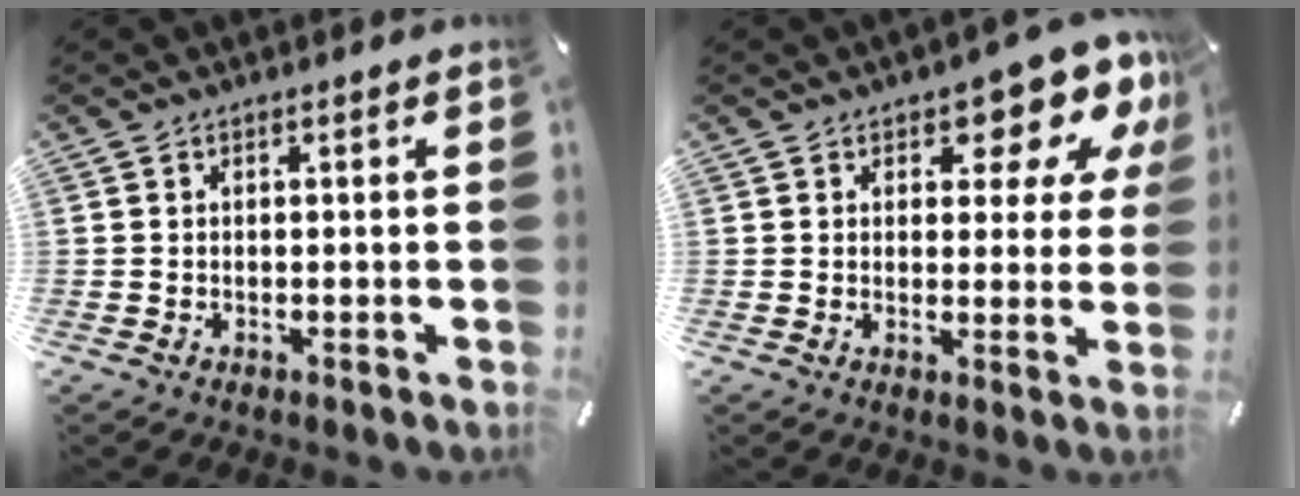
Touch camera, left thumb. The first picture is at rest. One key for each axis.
{"total": 9.9, "fx": 5.8, "fy": 5.1, "fz": 6.3, "tx": -0.065, "ty": -0.044, "tz": 0.093}